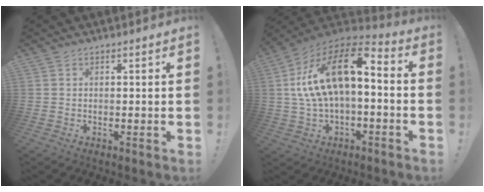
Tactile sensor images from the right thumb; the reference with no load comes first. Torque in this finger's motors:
{"motor_torque": [1.62, 2.15, 2.36, -0.41, 0.46]}